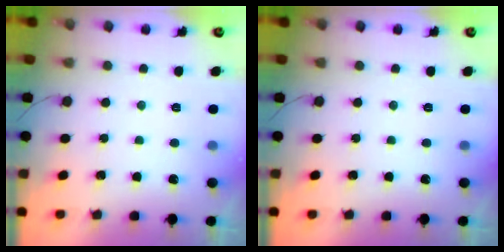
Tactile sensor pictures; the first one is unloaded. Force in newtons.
{"total": 0.0}